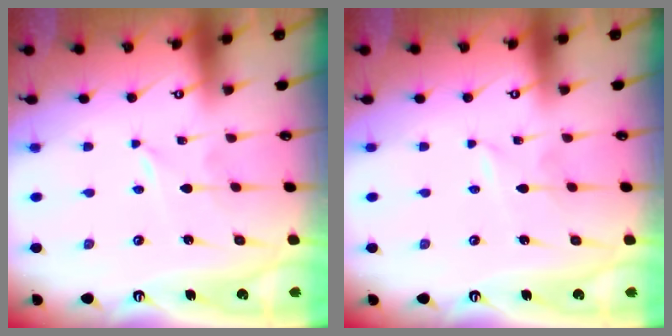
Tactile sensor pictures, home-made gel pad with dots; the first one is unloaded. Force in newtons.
{"total": 1.6, "press": 1.6, "slide": 0.2}